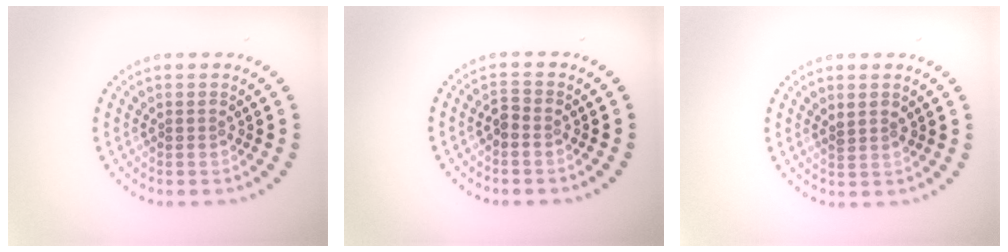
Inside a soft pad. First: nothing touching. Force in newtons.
{"total": 1.1, "press": 1.0, "slide": 0.5}
{"total": 1.1, "press": 1.0, "slide": 0.5}